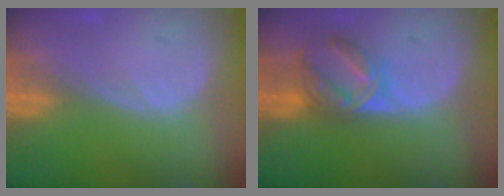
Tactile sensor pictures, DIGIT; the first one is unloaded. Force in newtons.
{"total": 6.6, "press": 6.2, "slide": 2.2}